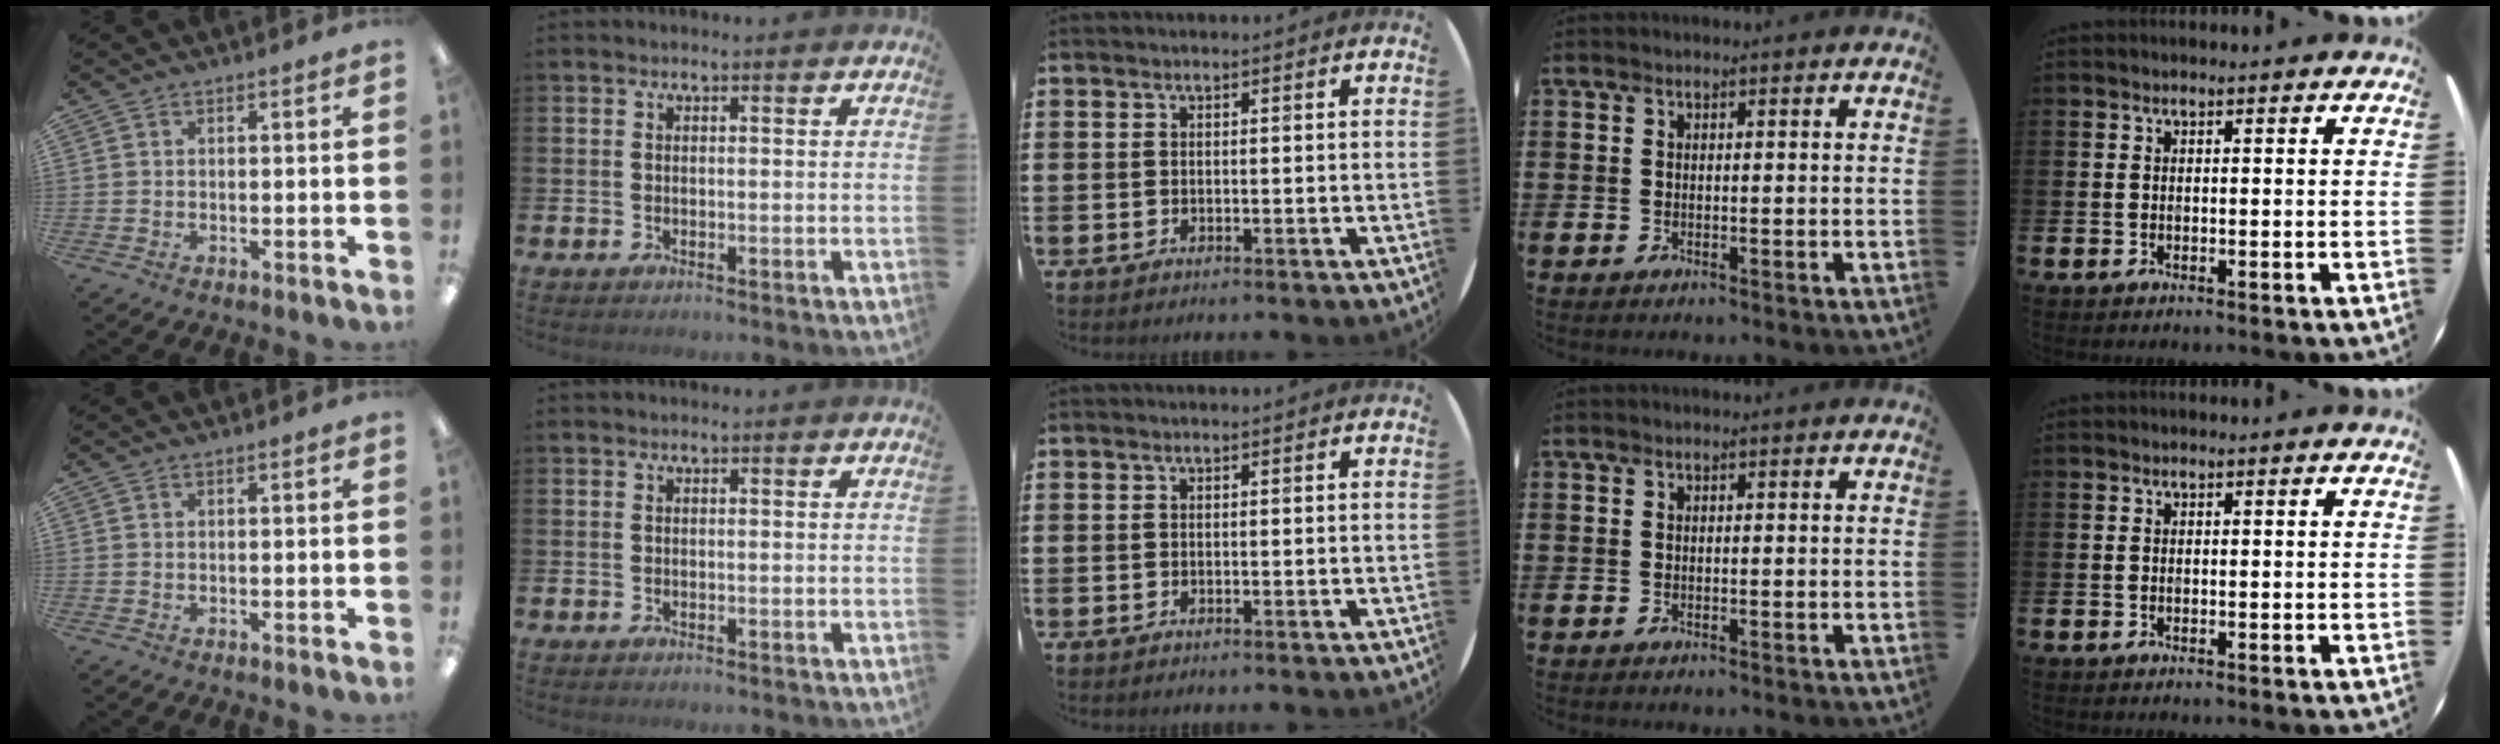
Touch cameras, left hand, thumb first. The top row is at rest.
{}